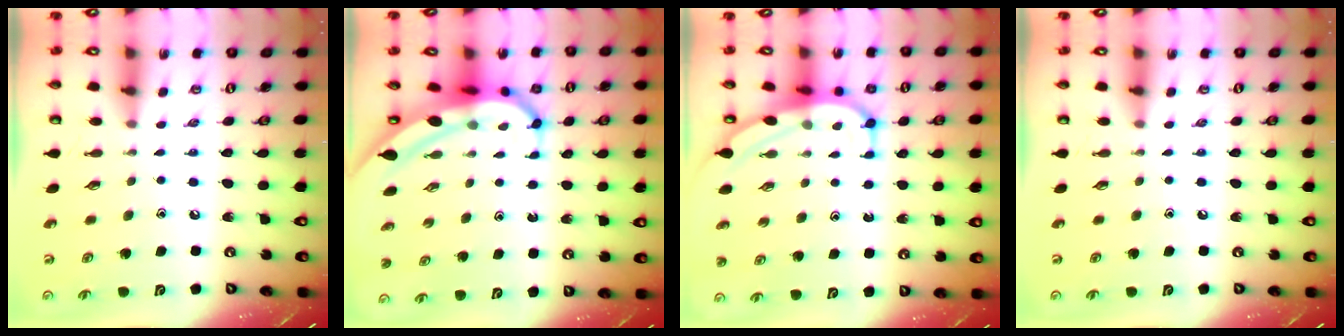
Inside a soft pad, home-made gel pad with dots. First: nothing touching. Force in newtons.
{"total": 7.1, "press": 7.1, "slide": 0.8}
{"total": 7.9, "press": 7.9, "slide": 0.8}
{"total": 0.0}